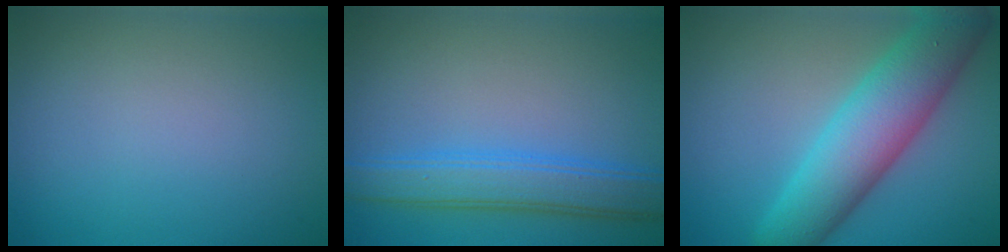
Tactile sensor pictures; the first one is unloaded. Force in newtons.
{"total": 4.9, "press": 4.9, "slide": 0.1}
{"total": 8.4, "press": 8.4, "slide": 0.2}